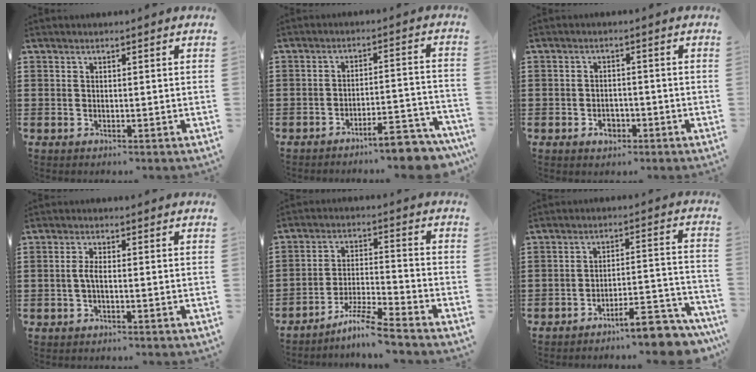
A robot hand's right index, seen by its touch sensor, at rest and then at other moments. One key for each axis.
{"total": 6.9, "fx": -6.2, "fy": 0.7, "fz": 3.1, "tx": -0.043, "ty": 0.009, "tz": -0.114}
{"total": 2.5, "fx": -1.3, "fy": 1.6, "fz": 1.5, "tx": -0.021, "ty": -0.006, "tz": -0.028}
{"total": 2.2, "fx": -0.6, "fy": 0.5, "fz": 2.1, "tx": -0.054, "ty": -0.004, "tz": -0.016}
{"total": 6.8, "fx": -6.0, "fy": -0.3, "fz": 3.2, "tx": -0.075, "ty": -0.010, "tz": -0.119}
{"total": 8.4, "fx": -7.3, "fy": 1.2, "fz": 4.0, "tx": -0.052, "ty": 0.019, "tz": -0.134}